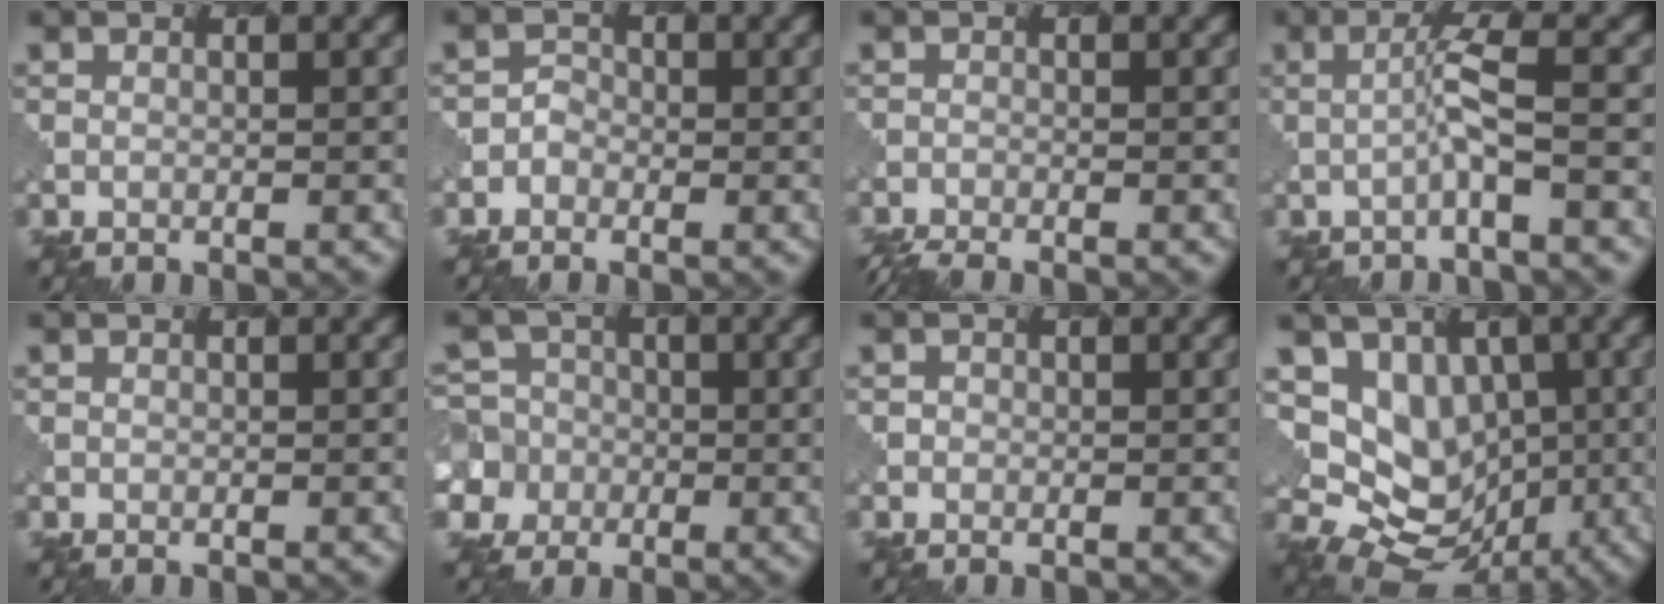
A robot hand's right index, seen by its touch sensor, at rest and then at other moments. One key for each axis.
{"total": 1.0, "fx": -0.5, "fy": 0.9, "fz": 0.0, "tx": 0.003, "ty": 0.003, "tz": -0.013}
{"total": 3.1, "fx": -2.9, "fy": 0.3, "fz": 1.1, "tx": -0.023, "ty": -0.016, "tz": -0.053}
{"total": 2.6, "fx": -0.5, "fy": 0.0, "fz": 2.5, "tx": -0.049, "ty": 0.009, "tz": -0.017}
{"total": 0.0}
{"total": 8.1, "fx": -1.5, "fy": 7.7, "fz": 1.7, "tx": -0.052, "ty": 0.004, "tz": -0.059}
{"total": 0.6, "fx": -0.1, "fy": 0.6, "fz": -0.1, "tx": 0.005, "ty": -0.001, "tz": -0.001}
{"total": 7.7, "fx": 0.5, "fy": 6.4, "fz": 4.3, "tx": -0.055, "ty": -0.014, "tz": 0.005}